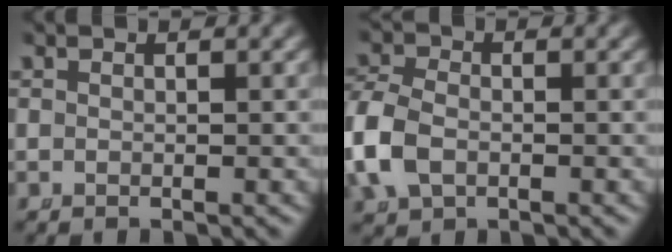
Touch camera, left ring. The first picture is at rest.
{"total": 4.3, "force": [-0.9, 3.4, 2.4], "torque": [-0.087, -0.019, -0.004]}